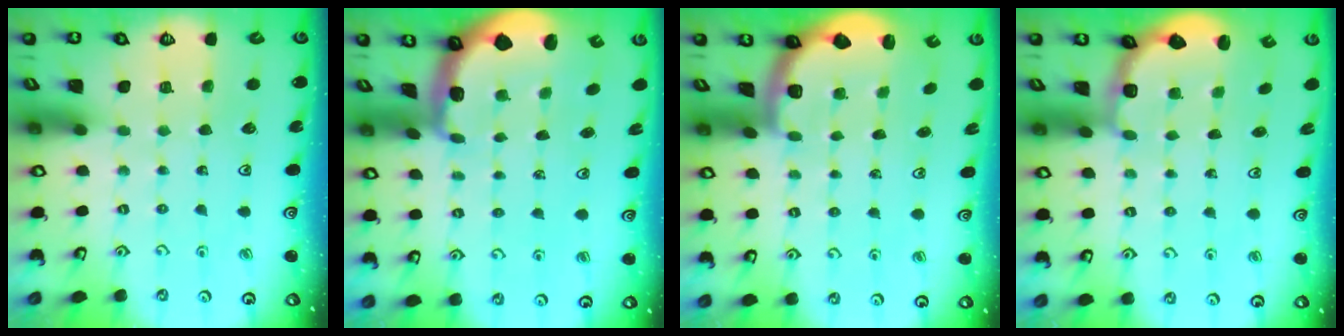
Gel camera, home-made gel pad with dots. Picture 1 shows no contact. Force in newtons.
{"total": 1.5, "press": 1.5, "slide": 0.4}
{"total": 2.0, "press": 2.0, "slide": 0.5}
{"total": 2.9, "press": 2.0, "slide": 2.1}